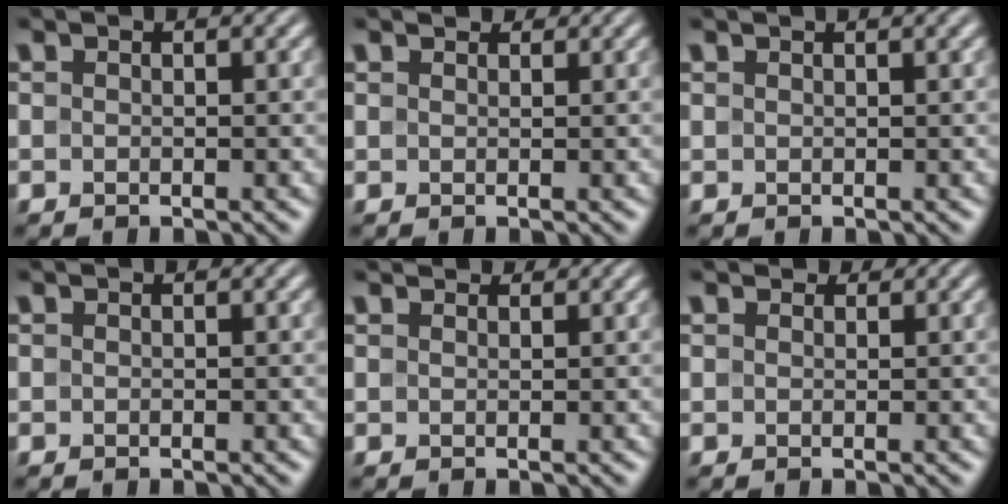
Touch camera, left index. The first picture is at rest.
{"total": 1.5, "force": [1.3, 0.6, 0.4], "torque": [-0.013, -0.001, 0.014]}
{"total": 1.6, "force": [1.2, 0.5, 1.0], "torque": [-0.011, 0.002, 0.011]}
{"total": 0.0}
{"total": 2.5, "force": [2.1, 0.8, 0.8], "torque": [-0.019, -0.006, 0.028]}
{"total": 1.5, "force": [1.2, 0.7, 0.4], "torque": [-0.008, -0.007, 0.011]}